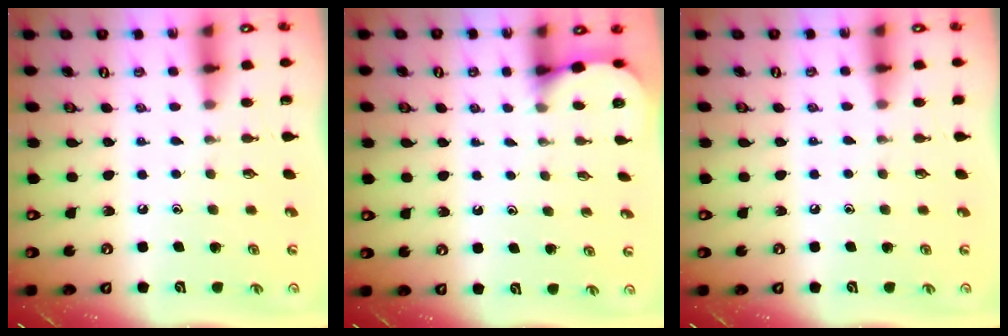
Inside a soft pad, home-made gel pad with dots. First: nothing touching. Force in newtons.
{"total": 2.3, "press": 2.3, "slide": 0.2}
{"total": 4.0, "press": 4.0, "slide": 0.6}